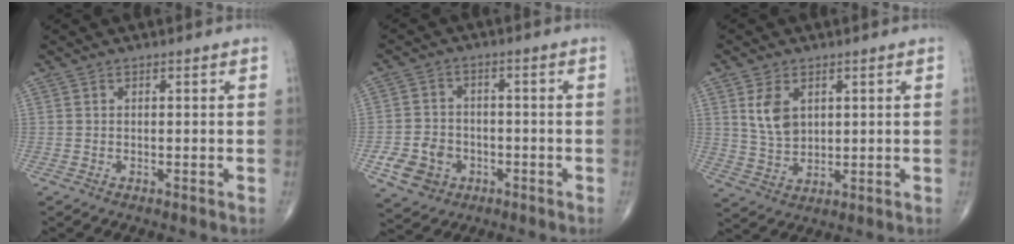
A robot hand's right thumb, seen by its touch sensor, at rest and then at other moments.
{"total": 8.0, "force": [-2.9, 6.7, 3.2], "torque": [-0.036, 0.021, -0.045]}
{"total": 6.7, "force": [2.4, 4.4, 4.4], "torque": [-0.069, -0.012, 0.055]}